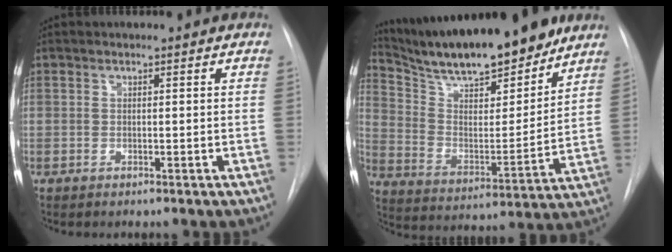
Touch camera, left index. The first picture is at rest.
{"total": 21.0, "force": [18.0, 3.5, 10.2], "torque": [-0.175, -0.009, 0.292]}